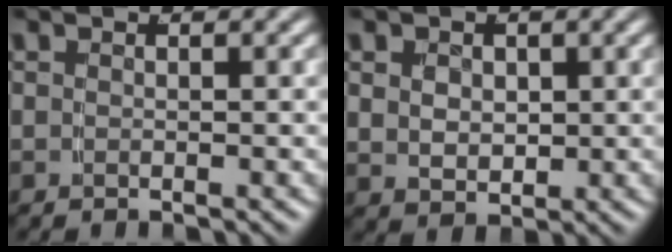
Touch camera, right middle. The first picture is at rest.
{"total": 3.2, "force": [0.5, 2.4, 2.1], "torque": [-0.040, -0.019, 0.022]}